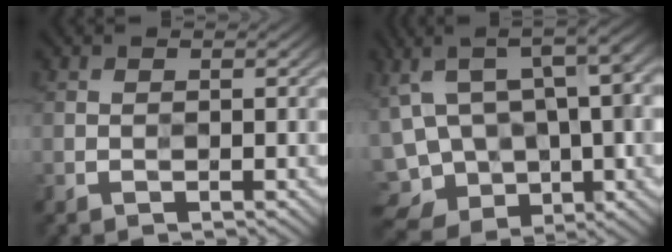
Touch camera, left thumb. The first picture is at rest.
{"total": 15.7, "force": [-0.4, 8.9, 13.0], "torque": [-0.271, -0.023, 0.040]}